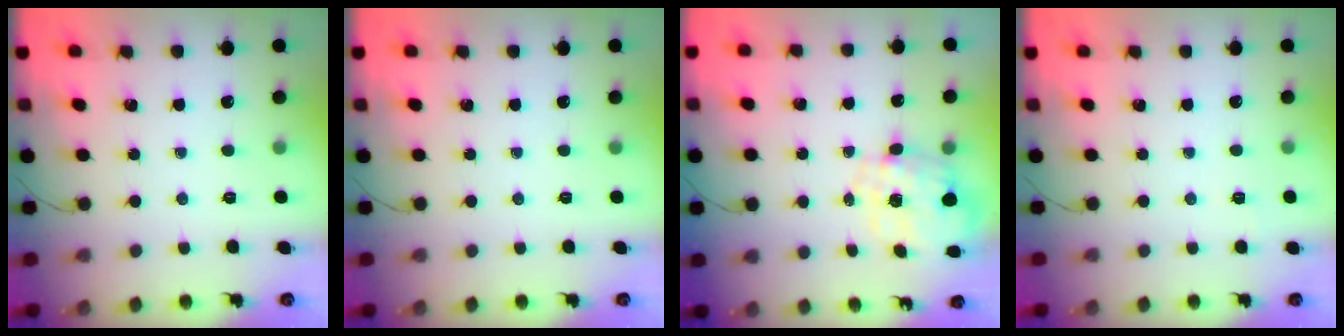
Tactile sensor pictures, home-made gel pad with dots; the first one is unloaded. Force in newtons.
{"total": 0.0}
{"total": 2.3, "press": 2.0, "slide": 1.2}
{"total": 3.9, "press": 3.7, "slide": 1.3}